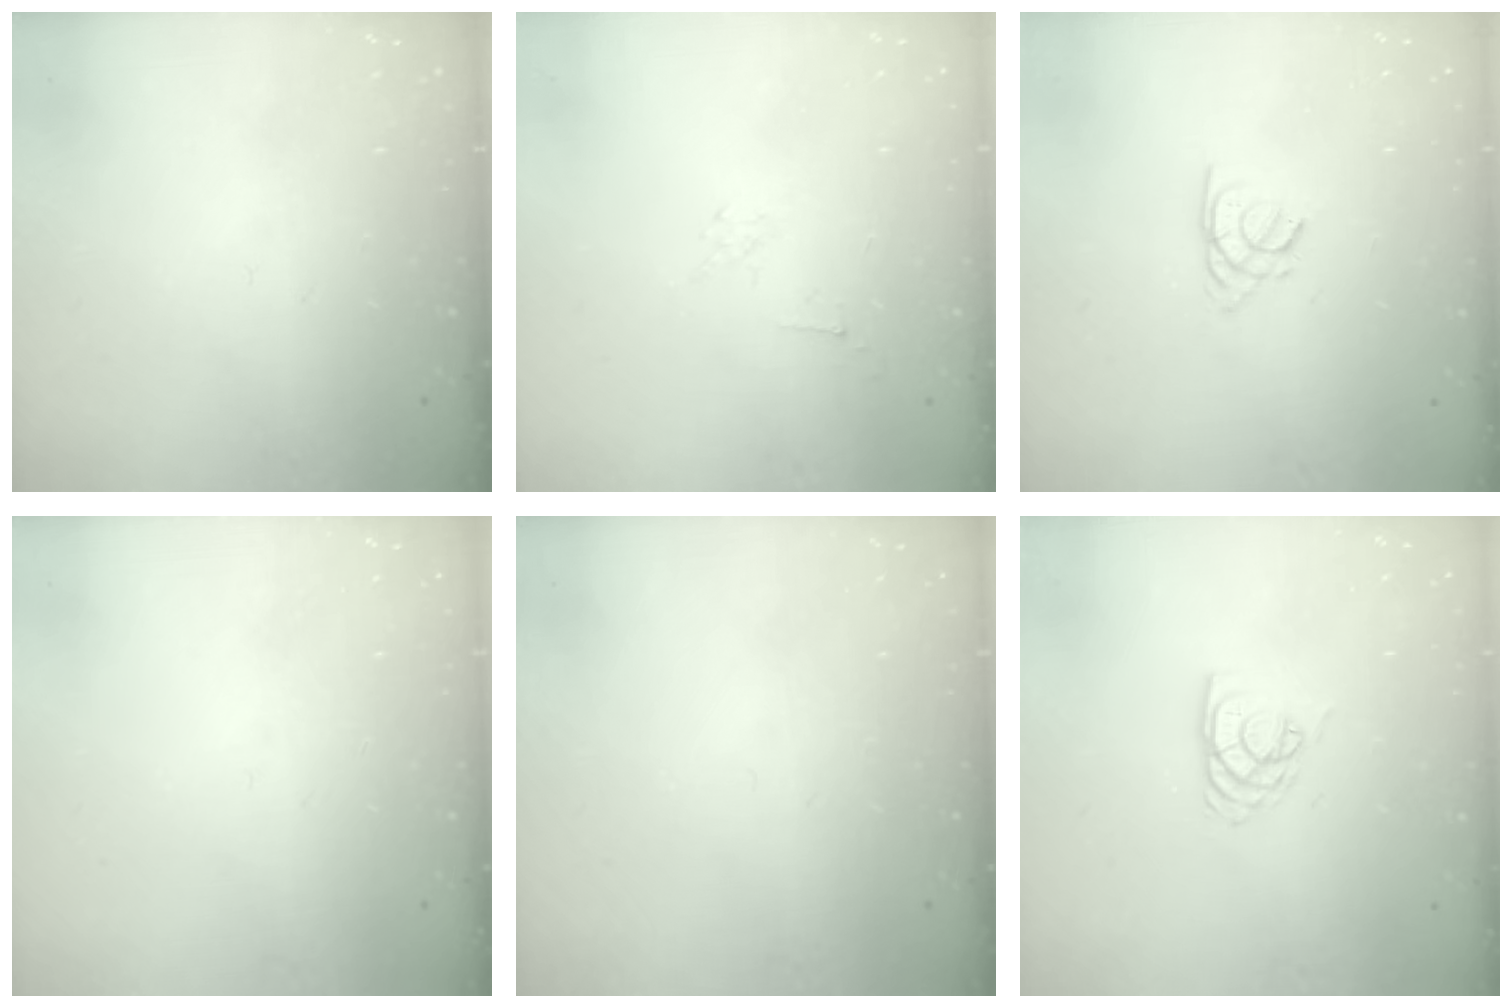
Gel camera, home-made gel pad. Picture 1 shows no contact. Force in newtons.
{"total": 2.9, "press": 2.8, "slide": 0.8}
{"total": 1.5, "press": 1.4, "slide": 0.4}
{"total": 0.0}
{"total": 0.0}
{"total": 6.0, "press": 5.9, "slide": 0.4}